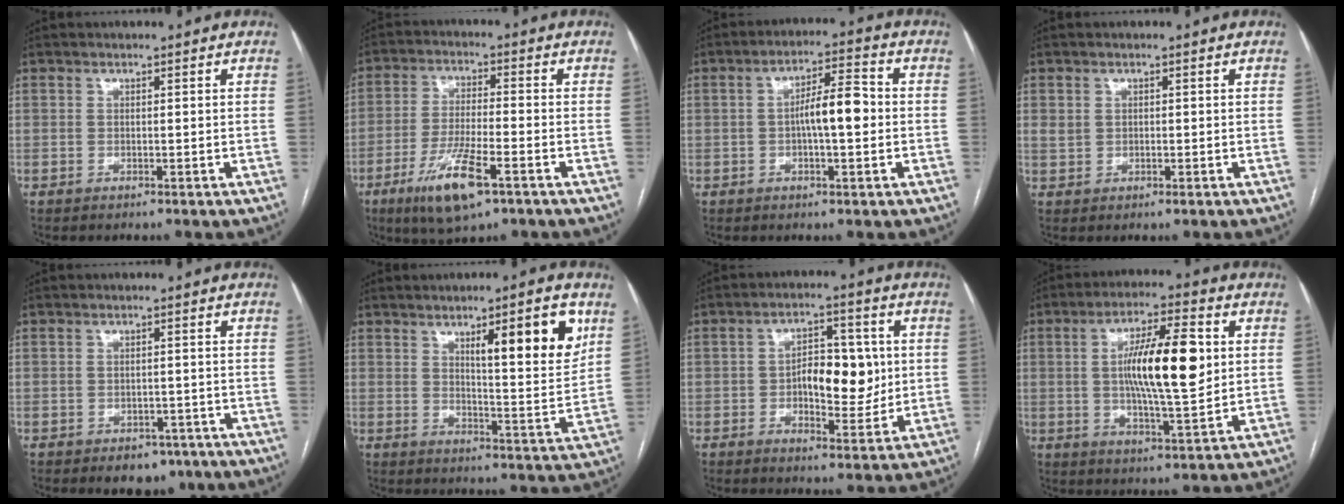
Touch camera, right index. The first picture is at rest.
{"total": 10.7, "force": [-5.7, 2.0, 8.8], "torque": [-0.174, -0.020, -0.097]}
{"total": 7.1, "force": [-0.4, 1.6, 6.9], "torque": [-0.121, 0.018, -0.009]}
{"total": 1.8, "force": [0.4, 1.5, 1.0], "torque": [-0.024, 0.005, 0.013]}
{"total": 4.4, "force": [-3.0, 2.8, 1.7], "torque": [-0.012, 0.006, -0.033]}
{"total": 11.8, "force": [5.6, 1.5, 10.3], "torque": [-0.144, -0.010, 0.081]}
{"total": 9.3, "force": [0.2, 4.5, 8.2], "torque": [-0.125, 0.013, 0.007]}
{"total": 13.8, "force": [1.9, 2.6, 13.5], "torque": [-0.231, 0.007, 0.030]}